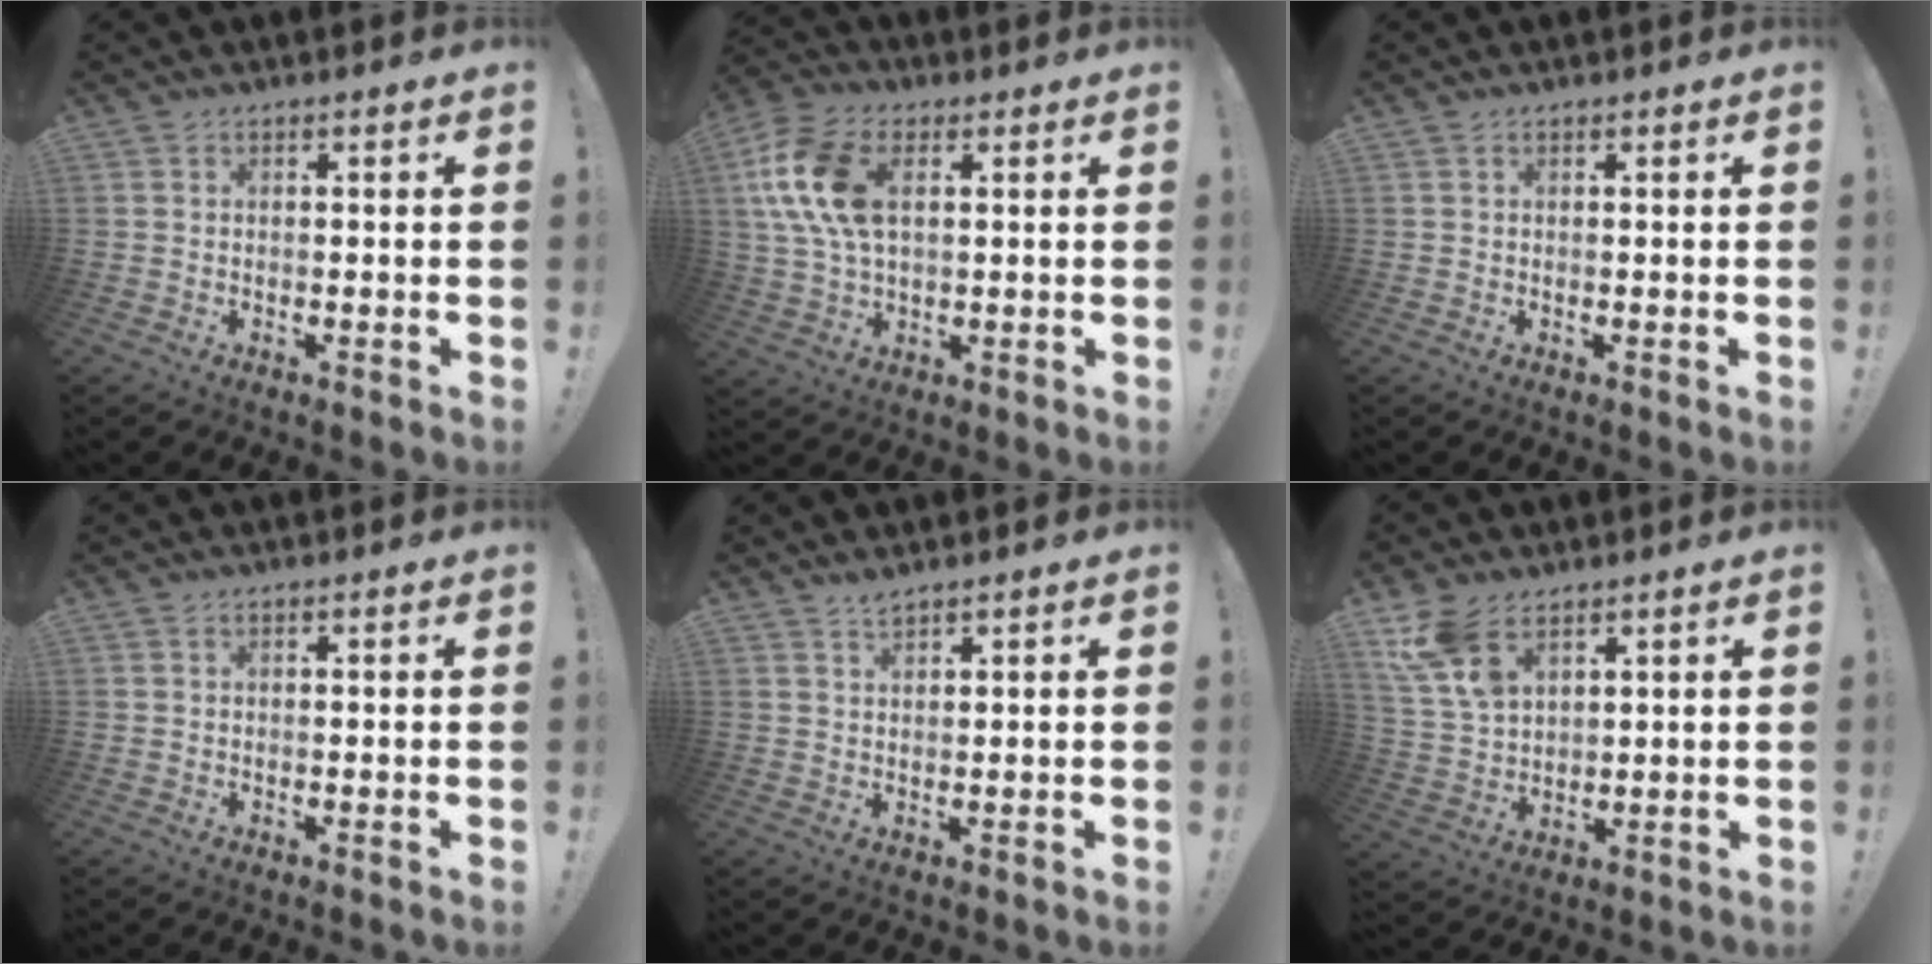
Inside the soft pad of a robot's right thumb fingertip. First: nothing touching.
{"total": 15.5, "force": [3.8, 9.7, 11.4], "torque": [-0.231, 0.004, 0.074]}
{"total": 0.0}
{"total": 0.0}
{"total": 2.2, "force": [2.0, 0.2, 0.8], "torque": [-0.009, -0.012, 0.036]}
{"total": 11.1, "force": [6.6, 6.1, 6.4], "torque": [-0.126, -0.021, 0.132]}